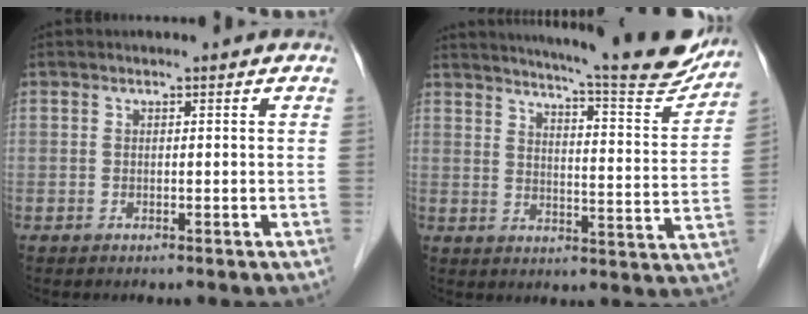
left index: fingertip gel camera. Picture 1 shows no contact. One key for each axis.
{"total": 18.9, "fx": 17.2, "fy": 1.3, "fz": 7.6, "tx": -0.109, "ty": -0.054, "tz": 0.210}